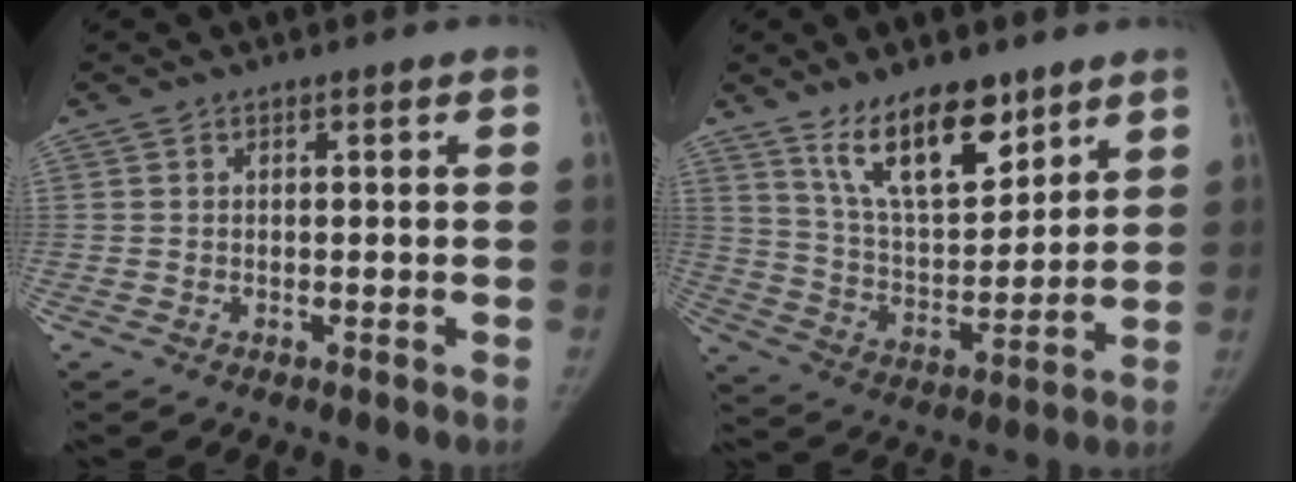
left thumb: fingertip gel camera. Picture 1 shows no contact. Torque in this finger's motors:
{"motor_torque": [0.12, 0.18, 1.14, -0.90, 0.08]}